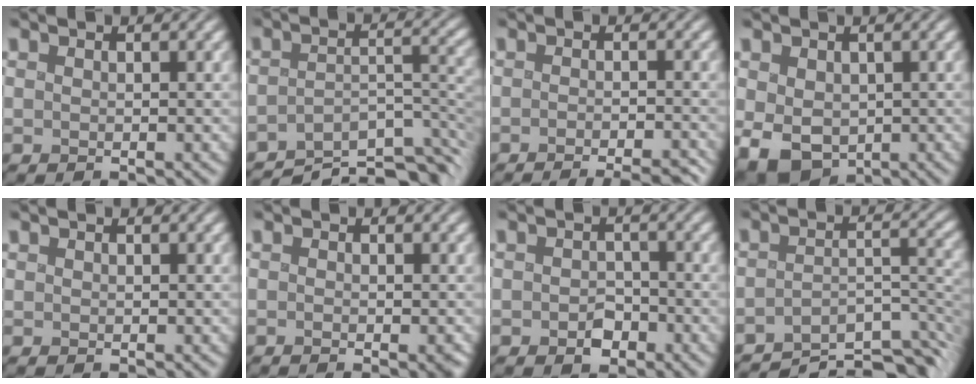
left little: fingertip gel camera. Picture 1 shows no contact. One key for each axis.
{"total": 9.5, "fx": -8.5, "fy": 2.3, "fz": 3.6, "tx": -0.037, "ty": -0.004, "tz": -0.137}
{"total": 3.9, "fx": -2.8, "fy": 0.9, "fz": 2.6, "tx": -0.011, "ty": -0.004, "tz": -0.033}
{"total": 4.9, "fx": -1.0, "fy": 3.6, "fz": 3.2, "tx": -0.073, "ty": -0.017, "tz": -0.017}
{"total": 0.0}
{"total": 1.2, "fx": -0.3, "fy": 0.4, "fz": 1.1, "tx": -0.009, "ty": -0.001, "tz": -0.006}
{"total": 2.3, "fx": -1.5, "fy": 1.5, "fz": 1.0, "tx": -0.009, "ty": -0.006, "tz": -0.030}
{"total": 8.8, "fx": -8.0, "fy": 1.6, "fz": 3.2, "tx": -0.029, "ty": -0.003, "tz": -0.130}